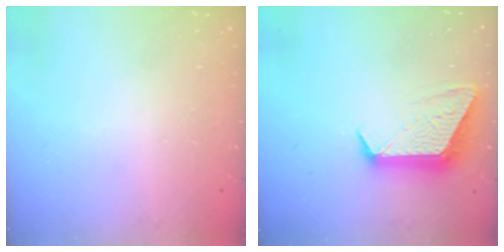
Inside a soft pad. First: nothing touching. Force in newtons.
{"total": 11.4, "press": 11.4, "slide": 0.9}